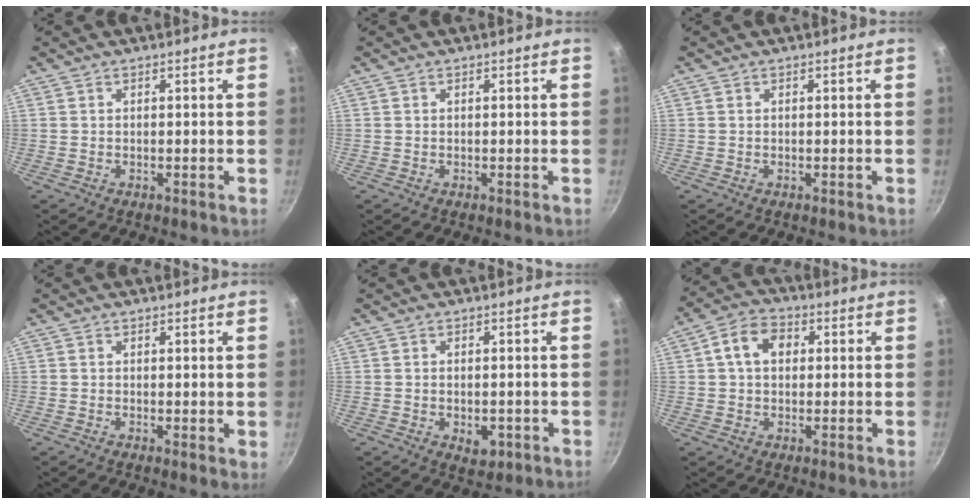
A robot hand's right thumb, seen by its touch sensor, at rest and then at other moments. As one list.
[{"total": 0.0}, {"total": 0.0}, {"total": 1.4, "force": [0.6, 0.7, 1.1], "torque": [-0.014, -0.007, 0.007]}, {"total": 3.8, "force": [-1.0, 2.4, 2.8], "torque": [-0.033, 0.000, -0.009]}, {"total": 7.8, "force": [1.6, 5.7, 5.1], "torque": [-0.069, 0.016, 0.016]}]